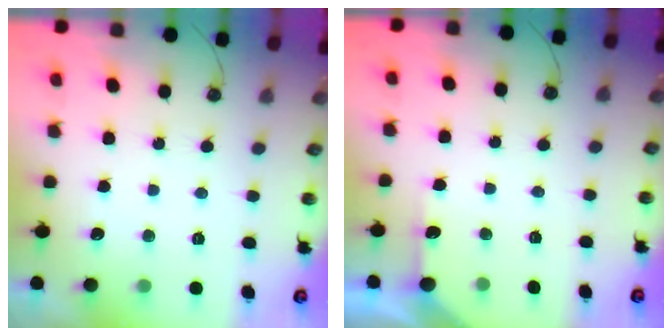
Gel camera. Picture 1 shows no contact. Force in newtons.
{"total": 3.8, "press": 3.8, "slide": 0.4}